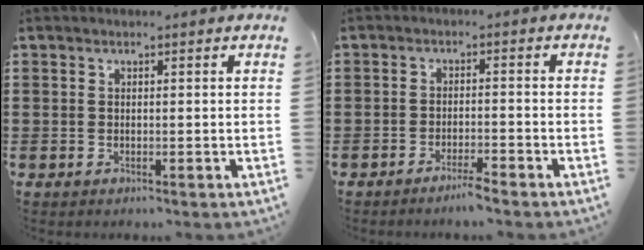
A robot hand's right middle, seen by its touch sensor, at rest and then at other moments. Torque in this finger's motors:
{"motor_torque": [0.08, -0.02, 0.15, 0.04]}